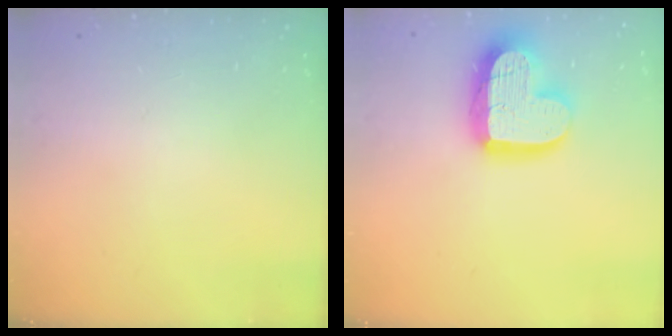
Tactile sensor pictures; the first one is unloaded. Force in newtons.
{"total": 18.1, "press": 18.0, "slide": 1.5}